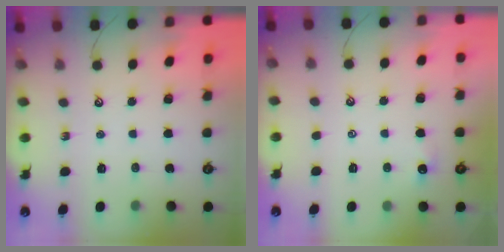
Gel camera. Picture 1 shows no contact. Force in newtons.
{"total": 2.3, "press": 2.3, "slide": 0.4}